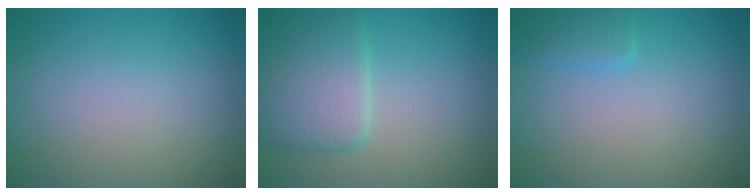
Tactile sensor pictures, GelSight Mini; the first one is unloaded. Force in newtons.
{"total": 4.6, "press": 4.6, "slide": 0.4}
{"total": 1.5, "press": 1.5, "slide": 0.1}